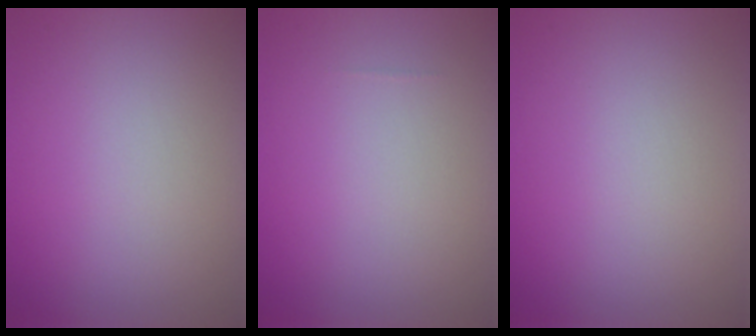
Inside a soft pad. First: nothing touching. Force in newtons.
{"total": 0.0}
{"total": 0.0}